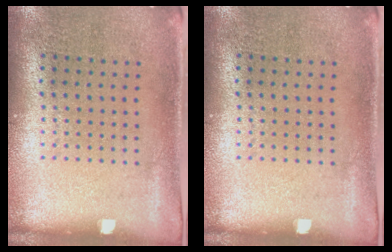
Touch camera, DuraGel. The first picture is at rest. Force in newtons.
{"total": 0.0}